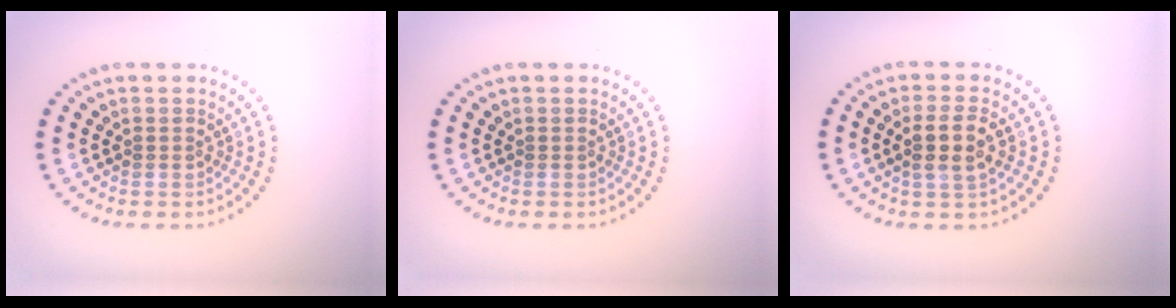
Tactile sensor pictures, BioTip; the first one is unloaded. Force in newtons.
{"total": 0.0}
{"total": 2.8, "press": 2.7, "slide": 0.9}